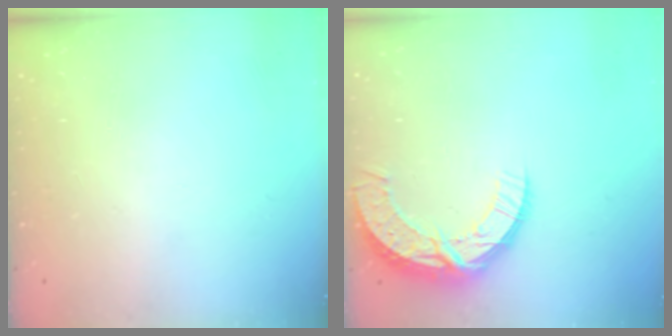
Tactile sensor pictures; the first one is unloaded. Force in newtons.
{"total": 10.2, "press": 10.2, "slide": 0.8}